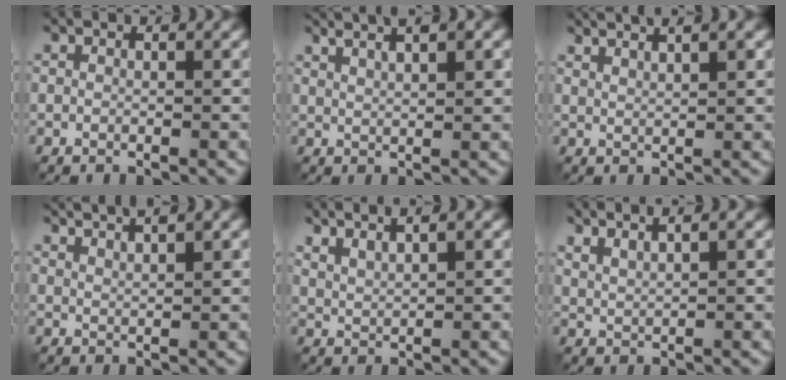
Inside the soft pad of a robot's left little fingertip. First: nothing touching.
{"total": 5.4, "force": [3.3, 1.6, 4.0], "torque": [-0.047, 0.022, 0.034]}
{"total": 4.3, "force": [3.0, 1.1, 2.8], "torque": [-0.022, 0.014, 0.026]}
{"total": 3.7, "force": [2.8, 0.7, 2.4], "torque": [-0.019, 0.007, 0.031]}
{"total": 3.9, "force": [3.0, 1.0, 2.4], "torque": [-0.025, 0.013, 0.036]}
{"total": 3.6, "force": [2.6, 1.0, 2.2], "torque": [-0.024, 0.014, 0.031]}